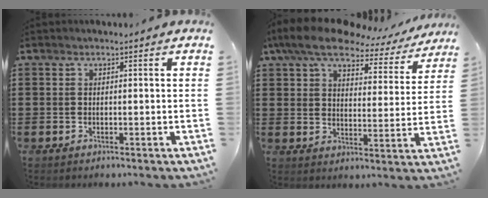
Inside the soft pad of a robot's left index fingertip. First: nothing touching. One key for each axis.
{"total": 8.4, "fx": 6.7, "fy": 3.0, "fz": 4.0, "tx": -0.092, "ty": -0.031, "tz": 0.115}